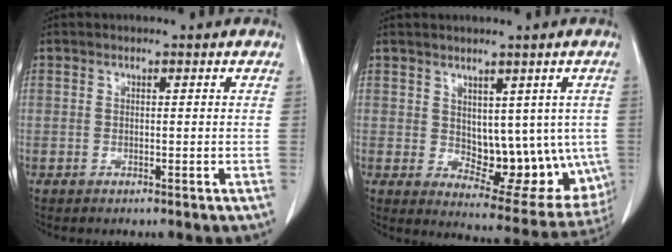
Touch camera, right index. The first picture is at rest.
{"total": 12.1, "force": [0.6, 6.5, 10.1], "torque": [-0.118, -0.004, 0.029]}